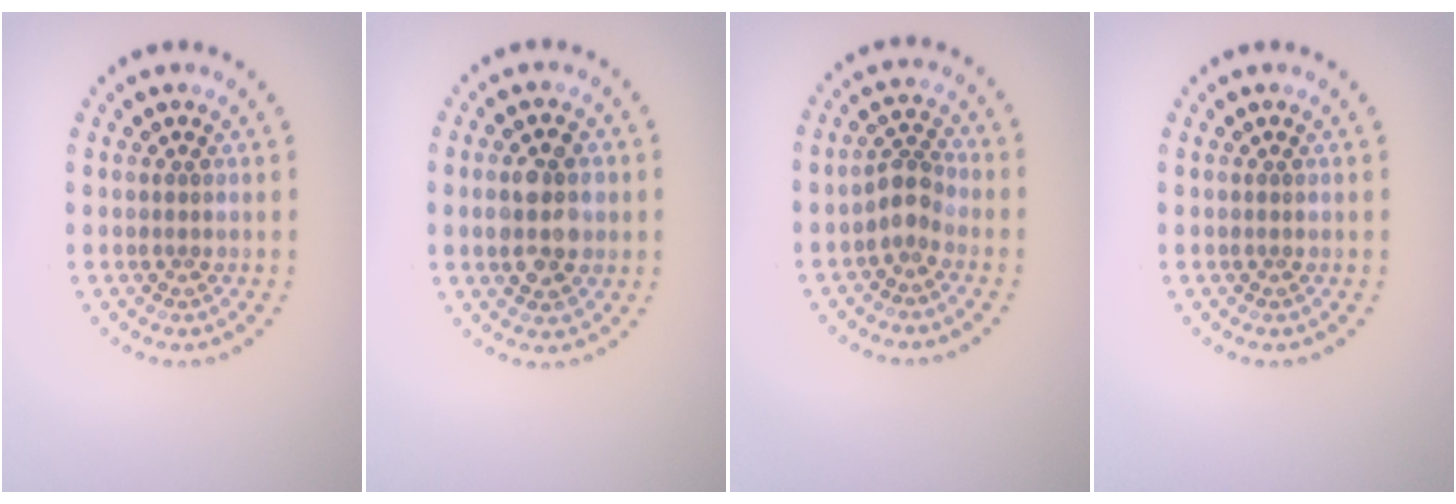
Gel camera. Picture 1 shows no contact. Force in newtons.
{"total": 4.5, "press": 4.5, "slide": 0.1}
{"total": 2.0, "press": 1.6, "slide": 1.2}
{"total": 0.0}